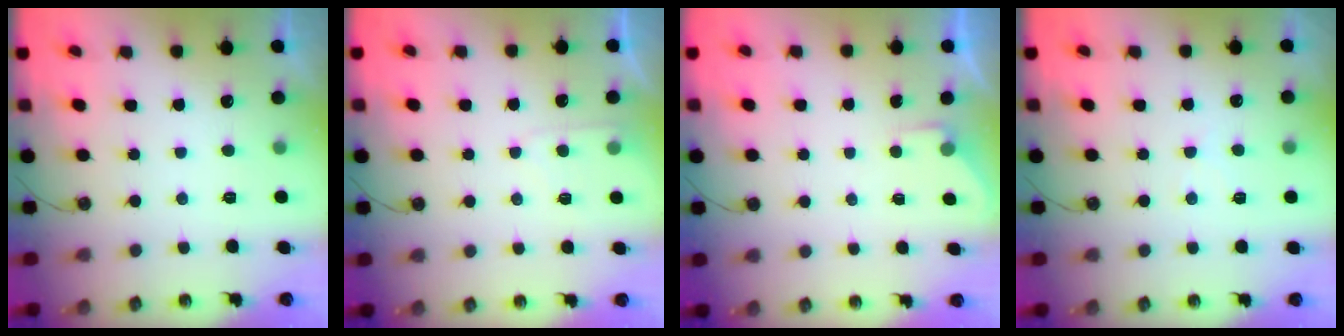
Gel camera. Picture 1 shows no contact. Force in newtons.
{"total": 4.1, "press": 4.1, "slide": 0.5}
{"total": 2.6, "press": 2.6, "slide": 0.5}
{"total": 4.6, "press": 4.5, "slide": 0.5}